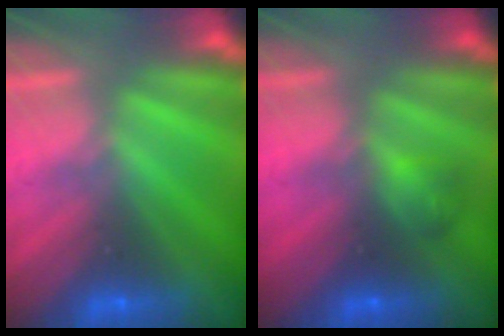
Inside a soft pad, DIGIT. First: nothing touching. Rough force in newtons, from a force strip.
{"total": 2.0}